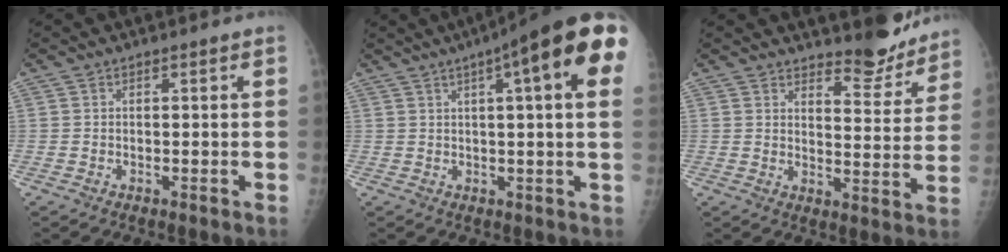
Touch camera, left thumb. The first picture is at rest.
{"total": 18.1, "force": [7.2, 3.2, 16.4], "torque": [-0.223, 0.015, 0.088]}
{"total": 8.8, "force": [8.2, 2.3, 2.1], "torque": [-0.002, -0.080, 0.112]}